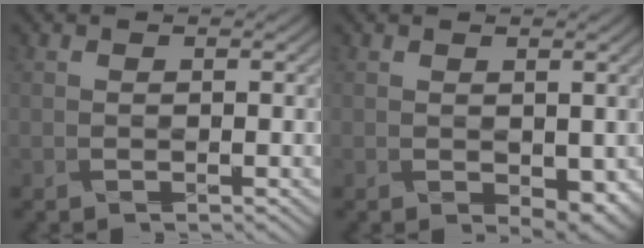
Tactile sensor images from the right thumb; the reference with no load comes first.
{"total": 2.8, "force": [-0.3, 1.8, 2.1], "torque": [-0.033, -0.008, 0.009]}